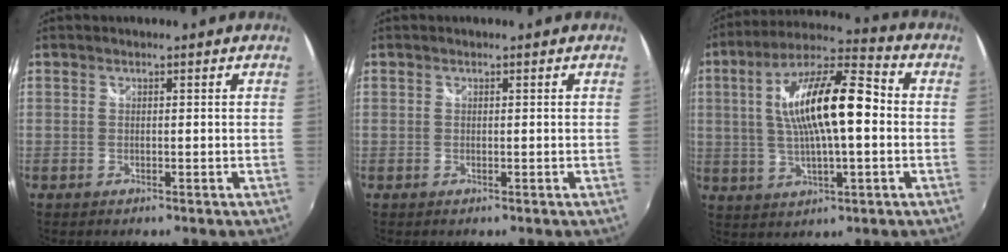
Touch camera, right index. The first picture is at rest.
{"total": 0.0}
{"total": 16.7, "force": [0.9, 4.9, 16.0], "torque": [-0.289, 0.018, 0.011]}